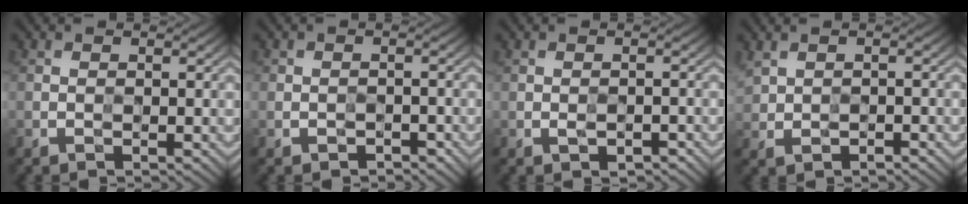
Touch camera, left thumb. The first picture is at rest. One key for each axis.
{"total": 2.2, "fx": -1.4, "fy": 1.6, "fz": 0.4, "tx": 0.002, "ty": 0.002, "tz": -0.017}
{"total": 1.9, "fx": -0.8, "fy": 1.1, "fz": 1.4, "tx": -0.020, "ty": -0.003, "tz": -0.010}
{"total": 2.6, "fx": 0.2, "fy": 2.0, "fz": 1.6, "tx": -0.042, "ty": -0.008, "tz": 0.006}